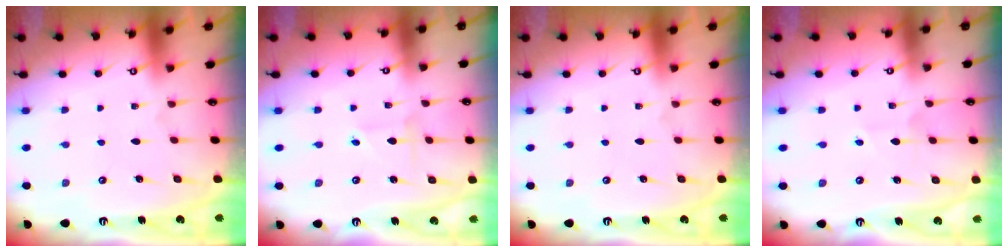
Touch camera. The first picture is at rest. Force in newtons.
{"total": 1.8, "press": 1.7, "slide": 0.2}
{"total": 0.0}
{"total": 2.8, "press": 2.8, "slide": 0.3}